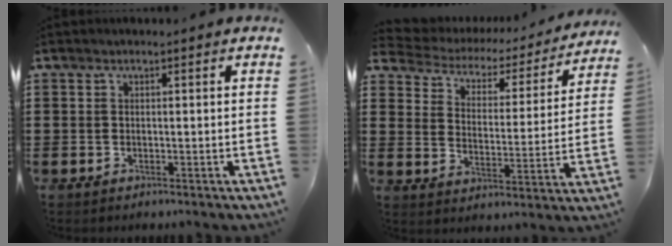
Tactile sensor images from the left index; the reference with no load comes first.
{"total": 2.4, "force": [2.1, 1.1, 0.3], "torque": [-0.027, -0.020, 0.025]}